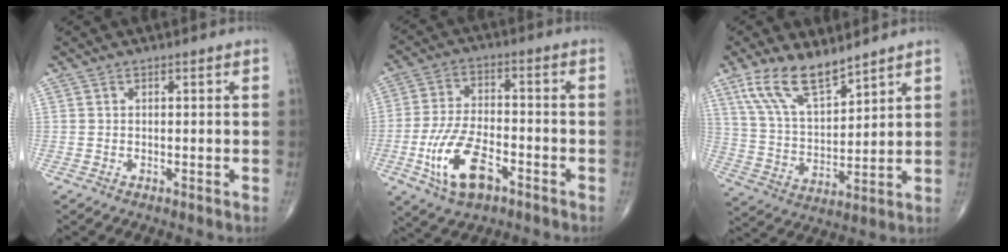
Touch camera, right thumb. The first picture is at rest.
{"total": 12.6, "force": [-5.4, 6.1, 9.6], "torque": [-0.189, 0.019, -0.097]}
{"total": 11.9, "force": [8.5, 4.4, 7.0], "torque": [-0.122, -0.044, 0.177]}